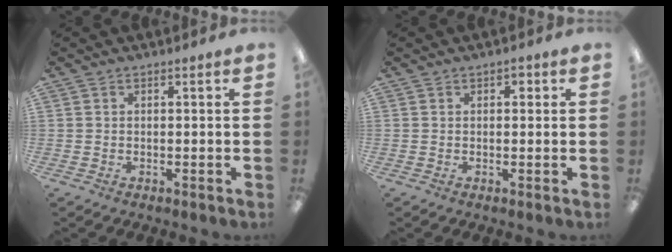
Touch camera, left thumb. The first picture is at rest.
{"total": 1.3, "force": [0.7, 0.8, 0.8], "torque": [-0.008, 0.001, 0.010]}